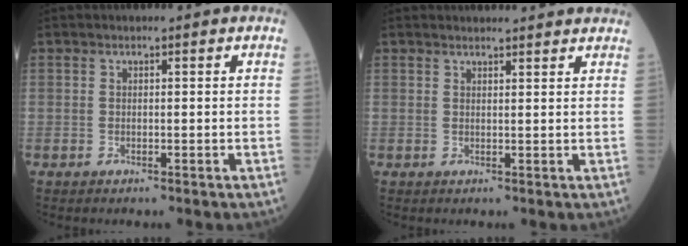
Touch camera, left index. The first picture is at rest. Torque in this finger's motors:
{"motor_torque": [-0.11, -1.83, 0.02, -0.01]}